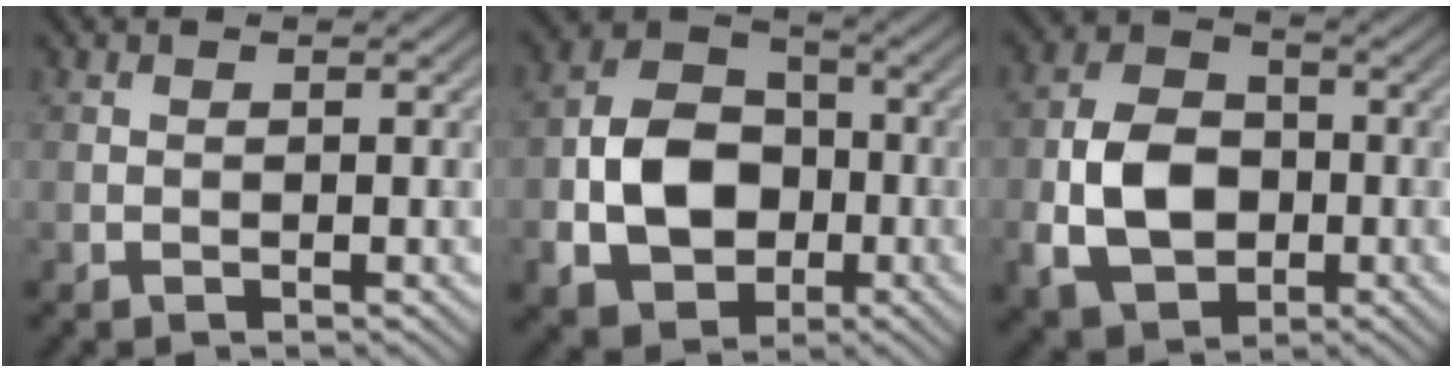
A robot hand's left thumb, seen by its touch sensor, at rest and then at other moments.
{"total": 10.5, "force": [-2.3, 8.0, 6.4], "torque": [-0.133, -0.008, -0.054]}
{"total": 9.2, "force": [-1.9, 6.7, 6.0], "torque": [-0.128, -0.006, -0.043]}